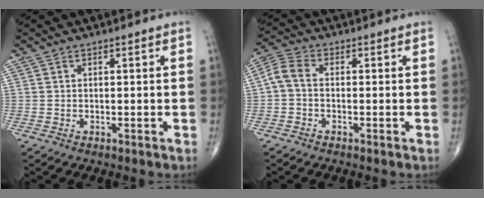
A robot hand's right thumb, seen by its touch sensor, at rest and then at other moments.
{"total": 4.4, "force": [-0.5, 2.8, 3.3], "torque": [-0.071, 0.015, -0.021]}